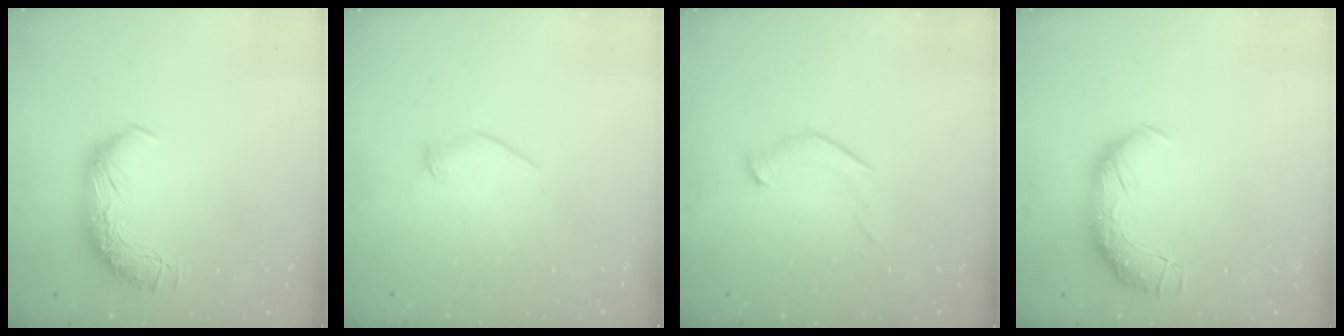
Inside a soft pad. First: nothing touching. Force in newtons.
{"total": 4.0, "press": 3.6, "slide": 1.6}
{"total": 6.1, "press": 6.1, "slide": 1.0}
{"total": 2.3, "press": 0.9, "slide": 2.2}